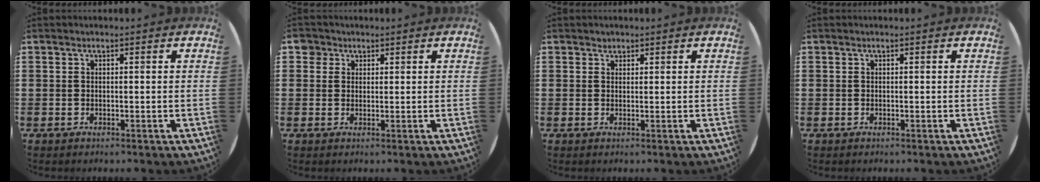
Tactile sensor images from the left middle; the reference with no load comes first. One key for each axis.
{"total": 2.2, "fx": 1.6, "fy": 1.5, "fz": 0.2, "tx": 0.001, "ty": 0.005, "tz": 0.028}
{"total": 0.9, "fx": 0.8, "fy": 0.4, "fz": -0.1, "tx": 0.009, "ty": -0.001, "tz": 0.014}
{"total": 0.0}